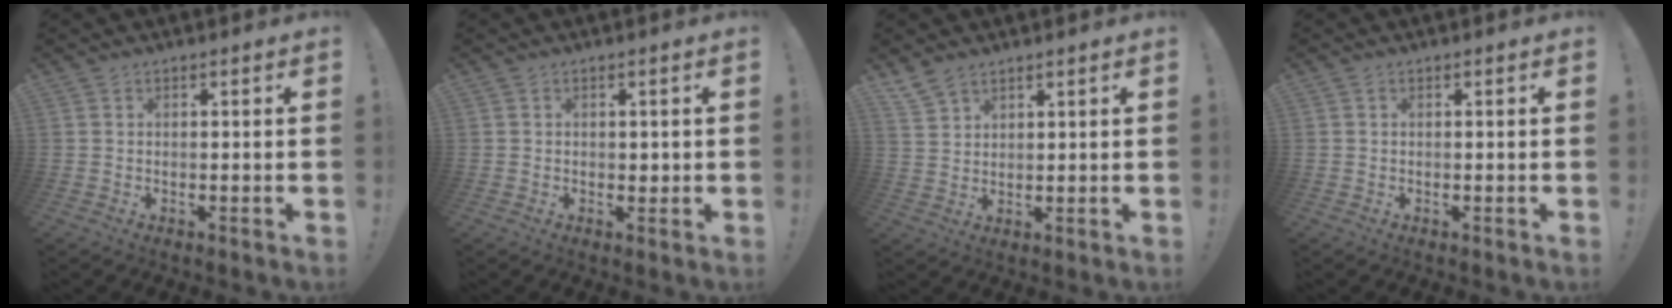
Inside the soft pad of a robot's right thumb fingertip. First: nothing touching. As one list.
[{"total": 1.1, "force": [0.2, 0.9, 0.5], "torque": [0.000, 0.000, 0.002]}, {"total": 4.8, "force": [3.9, 2.3, 1.5], "torque": [-0.031, -0.018, 0.076]}, {"total": 0.0}]